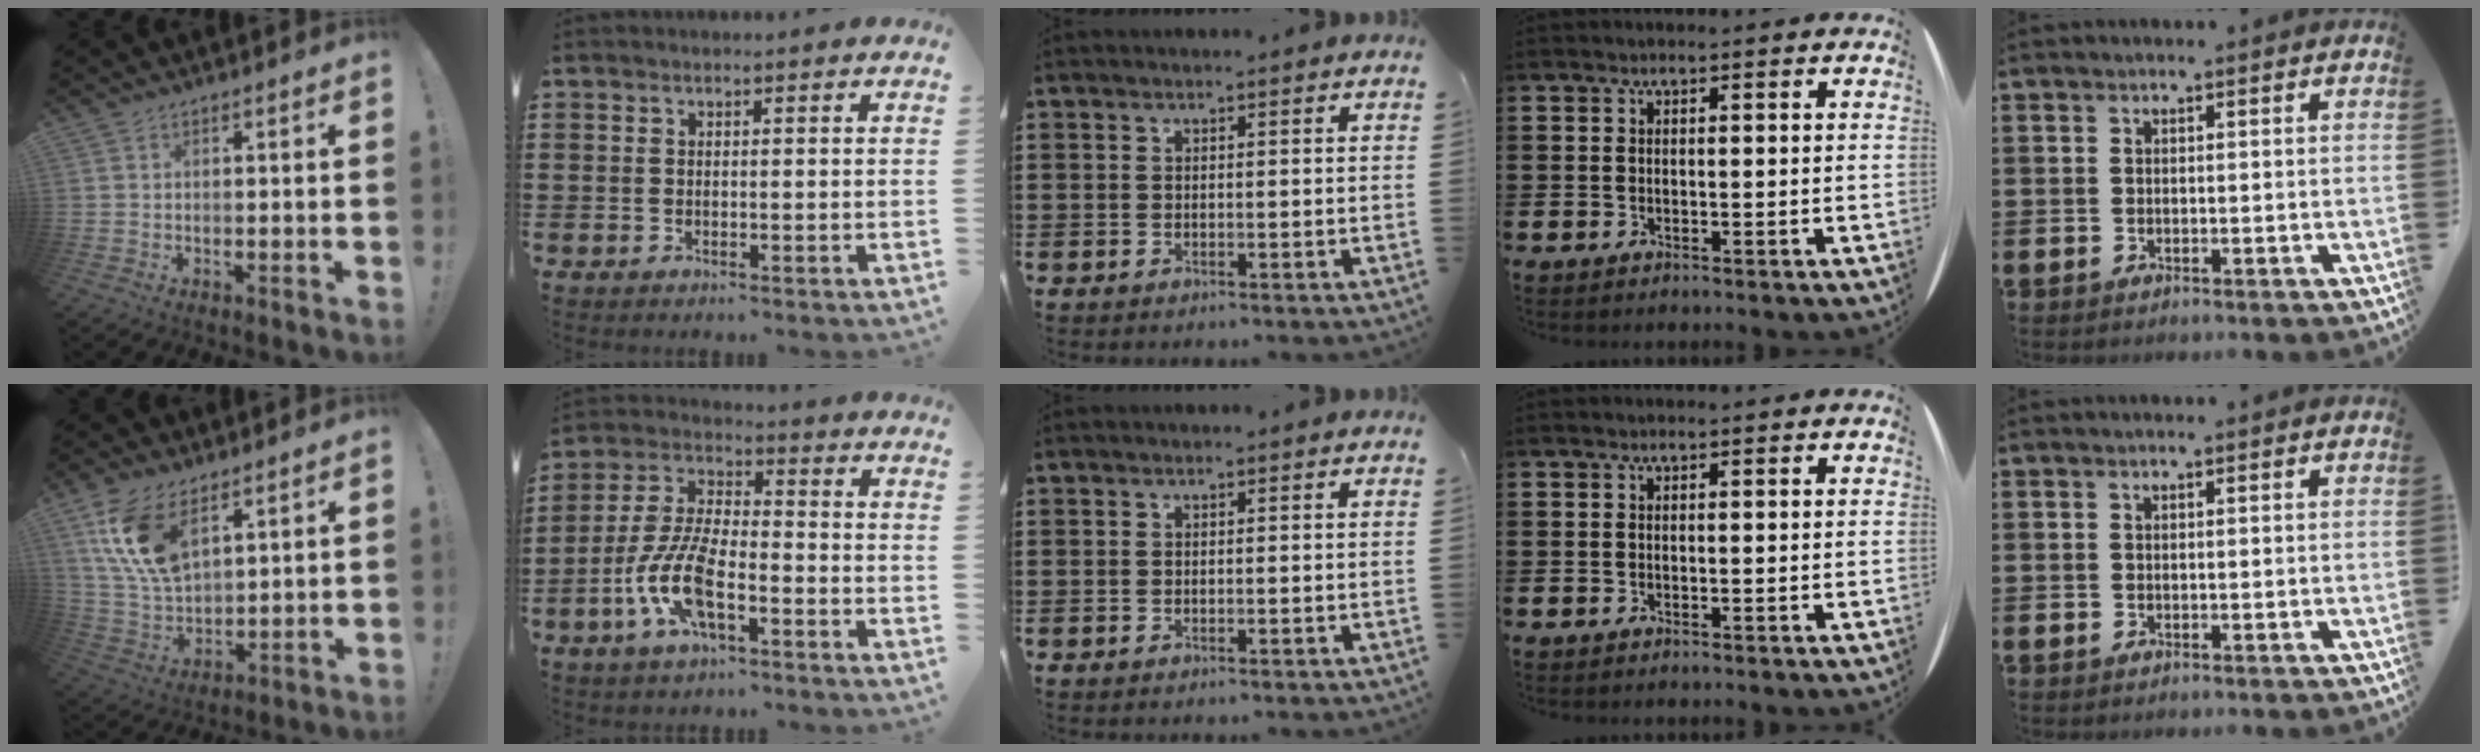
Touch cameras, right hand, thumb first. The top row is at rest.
{"thumb": {"total": 14.2, "force": [7.8, 7.4, 9.3], "torque": [-0.187, -0.032, 0.146]}, "index": {"total": 9.5, "force": [-4.0, 3.5, 7.9], "torque": [-0.193, -0.008, -0.081]}}